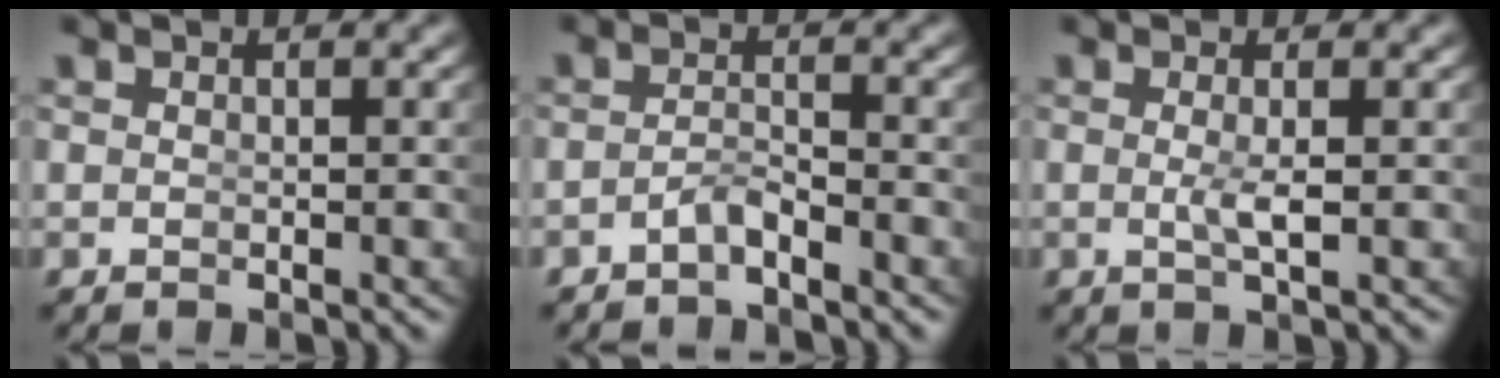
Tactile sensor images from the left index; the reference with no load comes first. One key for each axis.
{"total": 2.0, "fx": -1.9, "fy": -0.1, "fz": 0.4, "tx": -0.009, "ty": -0.007, "tz": -0.030}
{"total": 1.6, "fx": -0.3, "fy": -0.5, "fz": 1.5, "tx": -0.035, "ty": -0.013, "tz": 0.004}